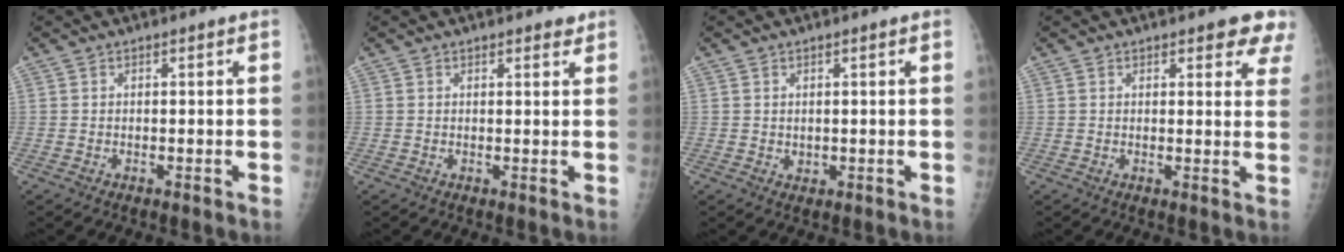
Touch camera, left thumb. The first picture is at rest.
{"total": 1.7, "force": [1.4, 0.6, 0.8], "torque": [-0.006, -0.007, 0.017]}
{"total": 1.0, "force": [0.3, 0.7, 0.7], "torque": [-0.007, -0.004, 0.009]}
{"total": 6.5, "force": [4.6, 2.3, 3.9], "torque": [-0.011, -0.017, 0.041]}